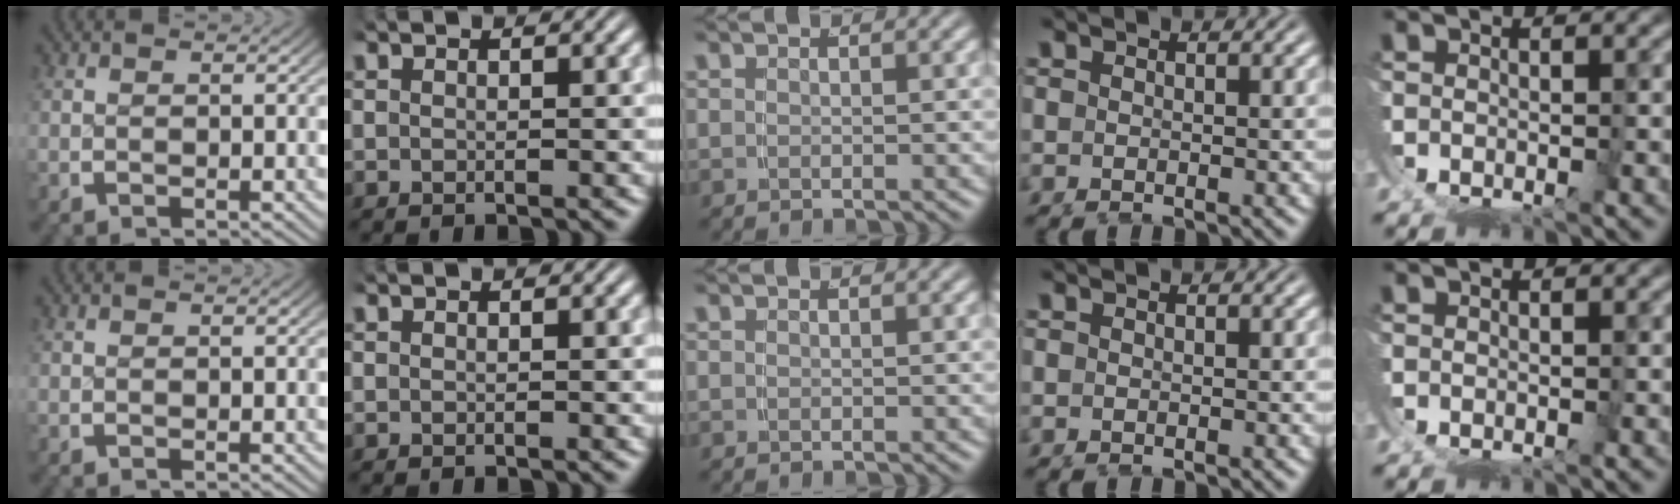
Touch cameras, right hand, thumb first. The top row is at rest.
{}